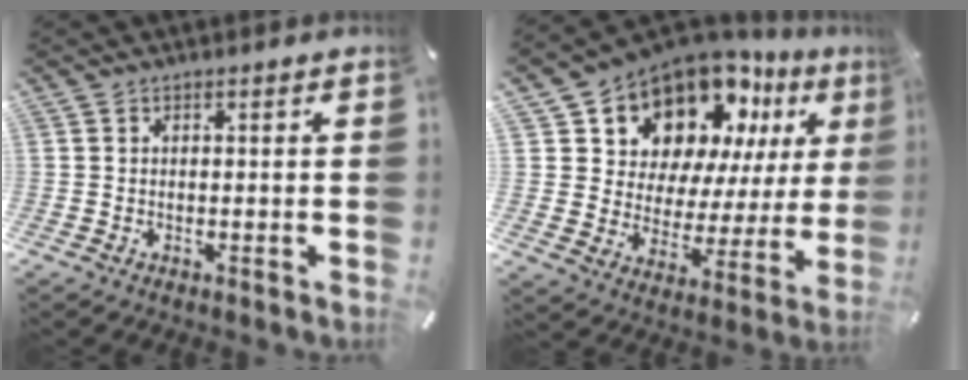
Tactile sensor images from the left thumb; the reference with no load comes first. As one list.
[{"total": 13.9, "force": [10.8, 7.9, 3.9], "torque": [-0.077, -0.102, 0.194]}]